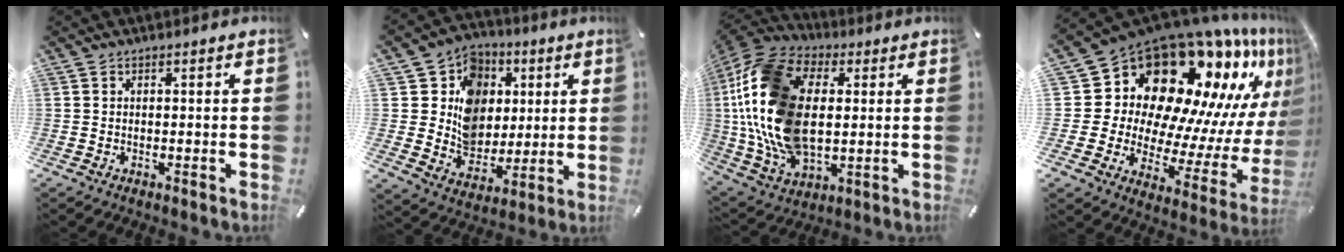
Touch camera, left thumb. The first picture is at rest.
{"total": 13.7, "force": [2.0, 12.8, 4.3], "torque": [-0.059, -0.013, 0.045]}
{"total": 23.0, "force": [2.3, 15.0, 17.4], "torque": [-0.402, -0.001, 0.039]}
{"total": 21.1, "force": [13.3, 12.0, 11.2], "torque": [-0.164, -0.166, 0.244]}